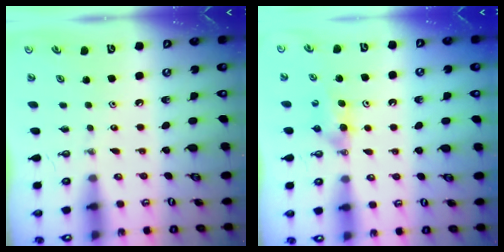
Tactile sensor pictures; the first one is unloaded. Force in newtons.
{"total": 5.8, "press": 4.2, "slide": 4.0}